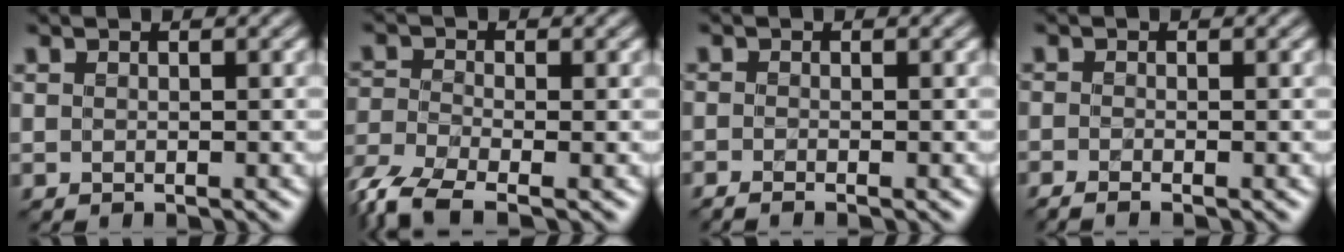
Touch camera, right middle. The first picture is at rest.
{"total": 5.4, "force": [-3.9, 1.8, 3.3], "torque": [-0.078, -0.016, -0.091]}
{"total": 1.1, "force": [-0.9, 0.1, 0.6], "torque": [-0.008, -0.010, -0.020]}
{"total": 1.5, "force": [-1.2, 0.1, 0.8], "torque": [-0.011, -0.011, -0.025]}